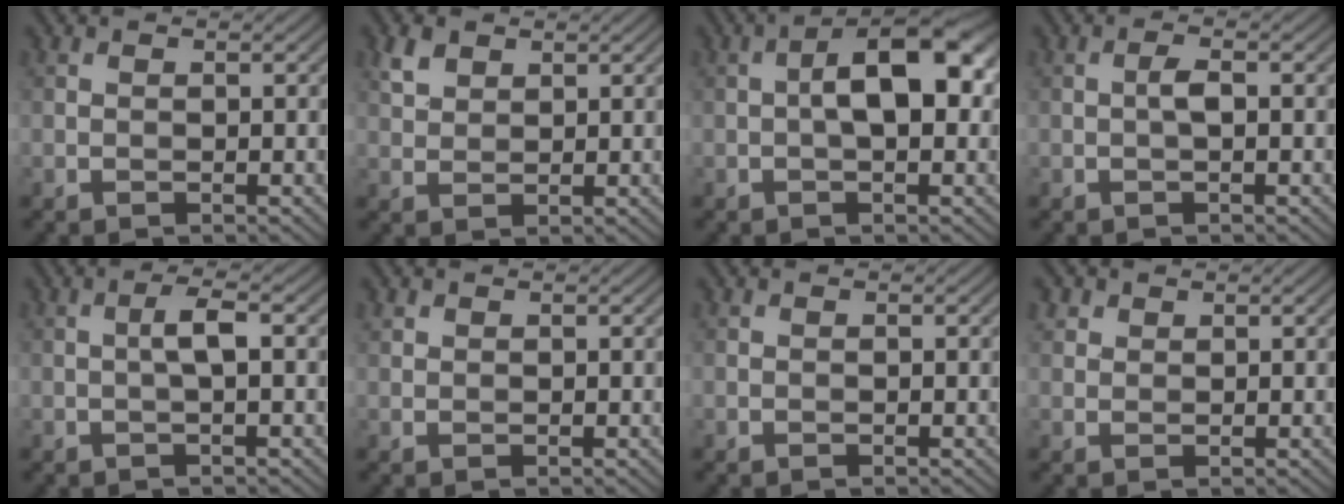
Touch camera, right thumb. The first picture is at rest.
{"total": 2.8, "force": [1.7, 1.7, 1.3], "torque": [-0.030, 0.002, 0.036]}
{"total": 7.9, "force": [0.3, 3.5, 7.1], "torque": [-0.106, 0.018, -0.005]}
{"total": 1.5, "force": [-0.2, 0.4, 1.5], "torque": [-0.028, 0.007, -0.005]}
{"total": 2.3, "force": [0.0, 0.2, 2.3], "torque": [-0.042, 0.010, -0.003]}
{"total": 0.8, "force": [0.6, 0.5, 0.1], "torque": [-0.005, 0.001, 0.013]}
{"total": 0.0}
{"total": 1.8, "force": [1.1, 1.3, 0.4], "torque": [-0.011, 0.001, 0.023]}